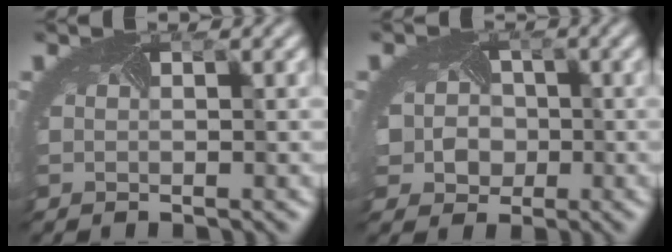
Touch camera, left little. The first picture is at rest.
{"total": 3.4, "force": [-0.4, 3.2, 0.8], "torque": [-0.031, -0.006, 0.019]}